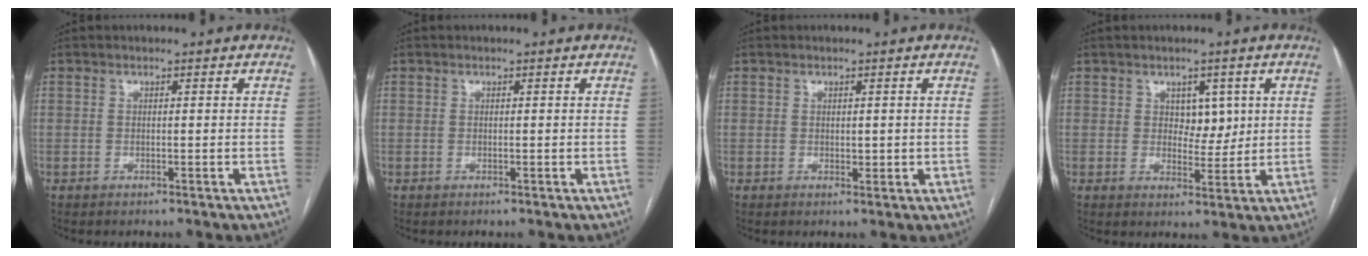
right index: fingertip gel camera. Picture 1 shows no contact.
{"total": 0.0}
{"total": 1.6, "force": [0.1, 1.0, 1.2], "torque": [-0.015, -0.003, 0.004]}
{"total": 4.2, "force": [1.4, 2.7, 2.9], "torque": [-0.036, 0.002, 0.026]}